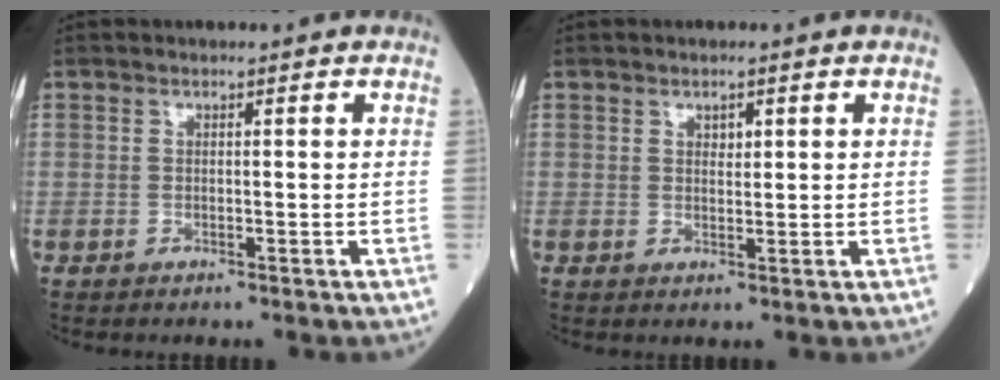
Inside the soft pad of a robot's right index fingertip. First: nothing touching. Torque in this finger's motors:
{"motor_torque": [-0.10, 0.07, -0.06, -0.01]}